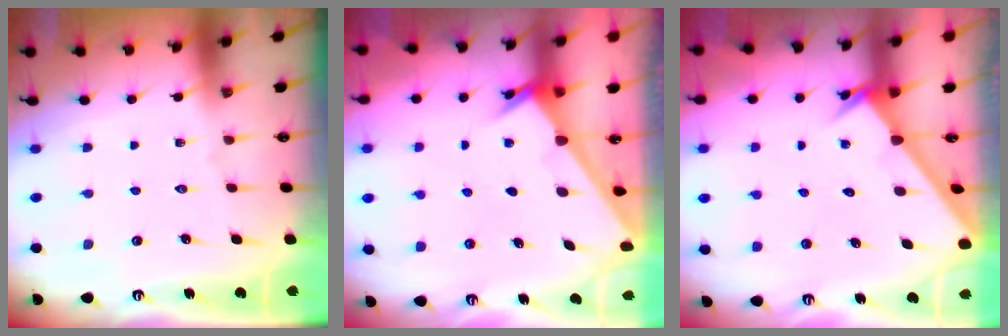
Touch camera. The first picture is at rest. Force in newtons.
{"total": 2.3, "press": 2.3, "slide": 0.2}
{"total": 2.3, "press": 2.3, "slide": 0.2}